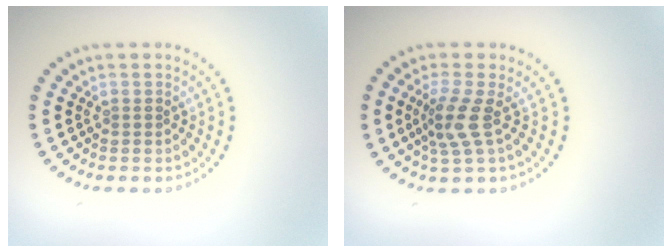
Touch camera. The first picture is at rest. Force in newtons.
{"total": 2.8, "press": 2.1, "slide": 1.8}